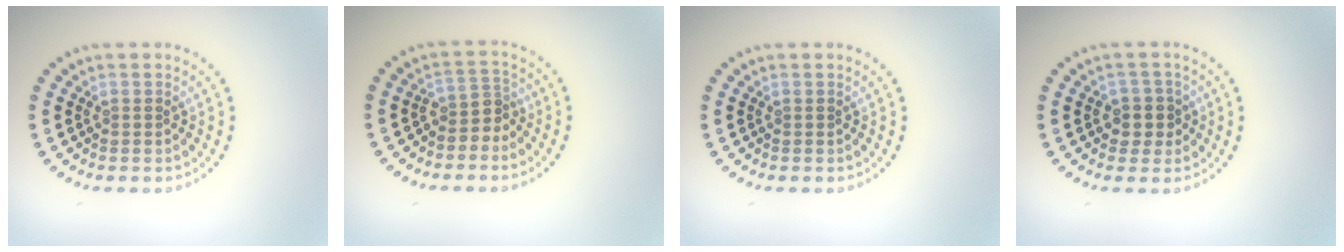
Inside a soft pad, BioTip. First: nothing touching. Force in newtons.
{"total": 2.2, "press": 1.6, "slide": 1.5}
{"total": 0.0}
{"total": 2.3, "press": 2.0, "slide": 1.2}